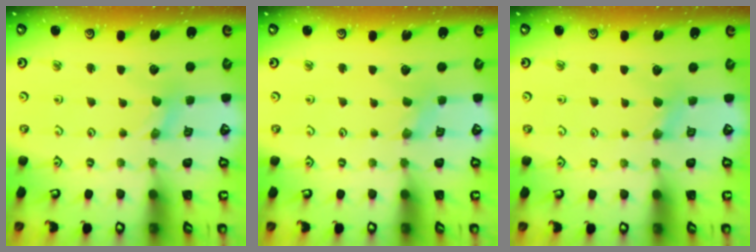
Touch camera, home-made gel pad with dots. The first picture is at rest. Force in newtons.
{"total": 0.0}
{"total": 3.0, "press": 2.9, "slide": 0.5}